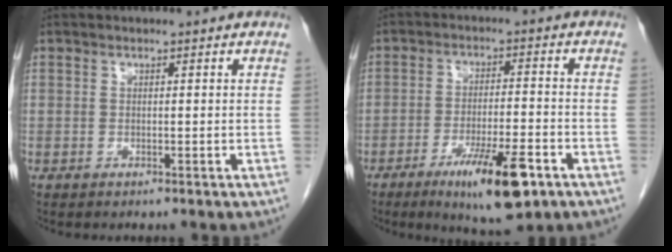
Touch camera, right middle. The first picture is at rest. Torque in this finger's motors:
{"motor_torque": [1.32, -0.81, 0.47, 0.14]}